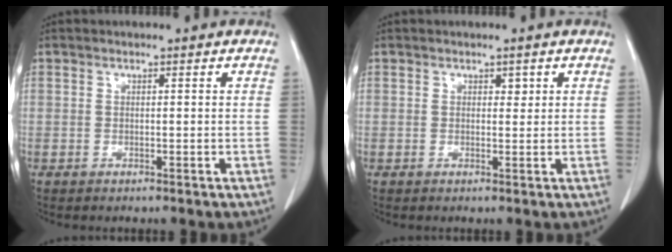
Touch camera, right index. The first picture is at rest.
{"total": 1.0, "force": [0.5, 0.6, 0.6], "torque": [-0.004, -0.002, 0.006]}